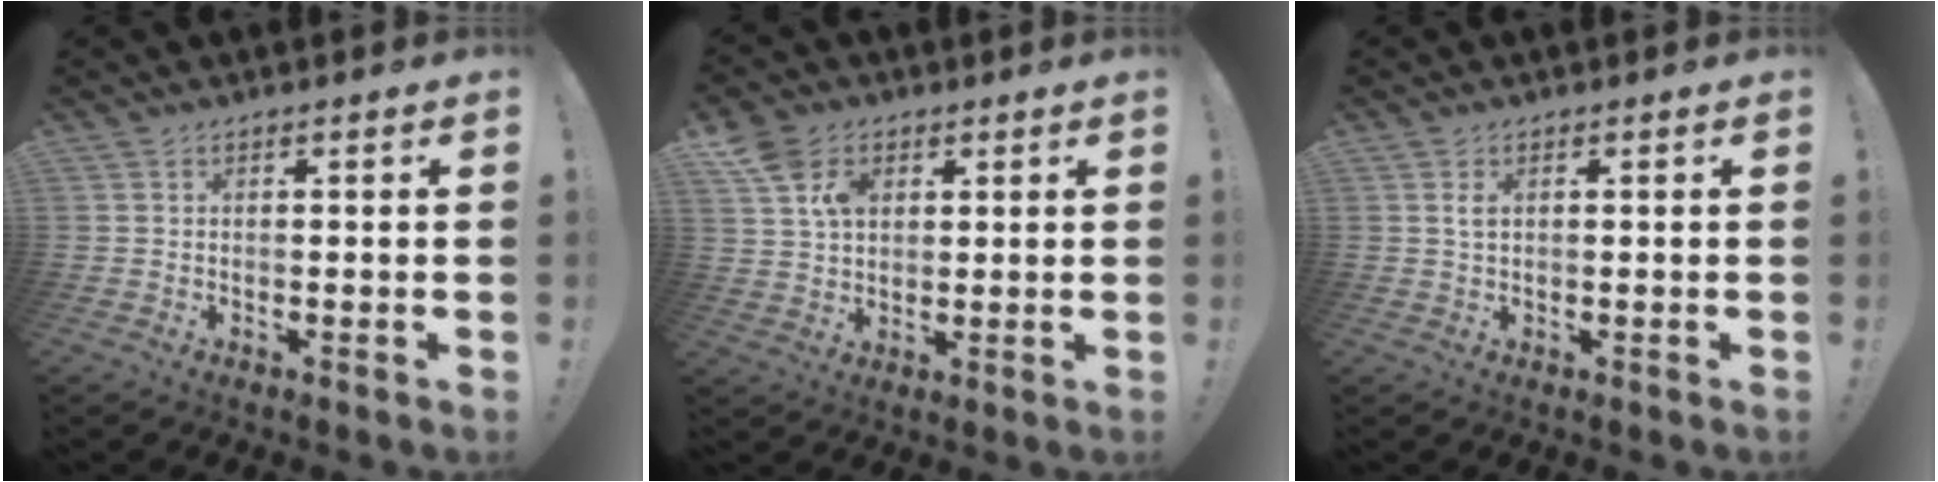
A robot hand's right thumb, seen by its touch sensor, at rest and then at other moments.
{"total": 10.1, "force": [4.6, 7.2, 5.5], "torque": [-0.093, -0.011, 0.088]}
{"total": 1.8, "force": [0.7, 0.8, 1.4], "torque": [-0.022, -0.001, 0.011]}